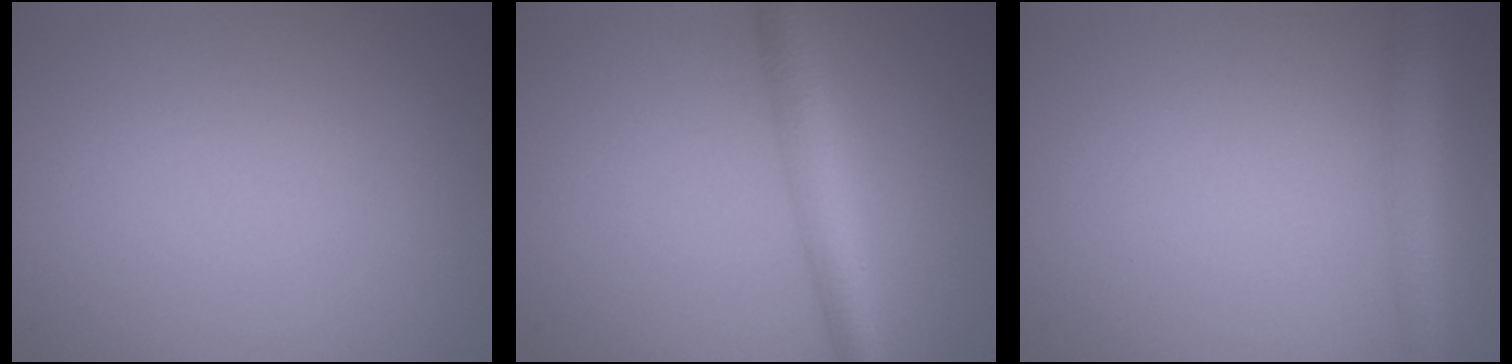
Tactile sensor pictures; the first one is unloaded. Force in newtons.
{"total": 4.0, "press": 4.0, "slide": 0.2}
{"total": 3.1, "press": 3.1, "slide": 0.2}